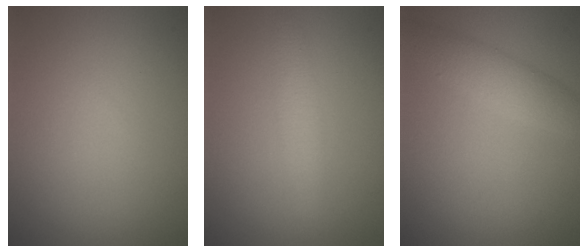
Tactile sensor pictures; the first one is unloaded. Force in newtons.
{"total": 1.9, "press": 1.9, "slide": 0.1}
{"total": 2.6, "press": 2.6, "slide": 0.1}